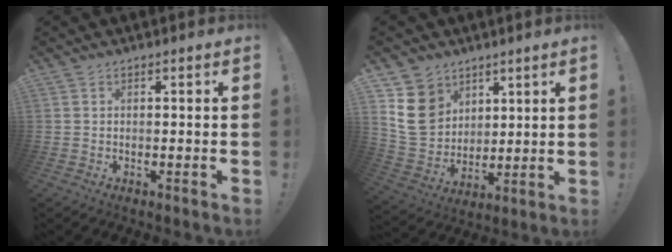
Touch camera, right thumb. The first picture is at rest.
{"total": 12.6, "force": [6.2, 10.1, 4.2], "torque": [-0.072, -0.041, 0.129]}